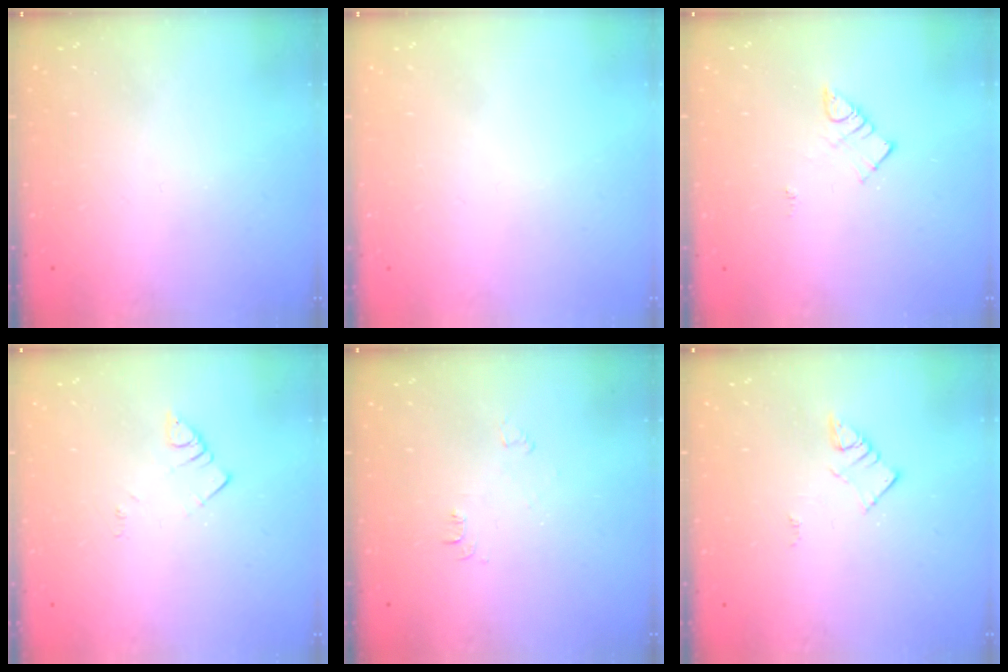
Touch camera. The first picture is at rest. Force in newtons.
{"total": 1.8, "press": 1.8, "slide": 0.1}
{"total": 6.4, "press": 6.4, "slide": 0.2}
{"total": 1.7, "press": 1.6, "slide": 0.3}
{"total": 3.4, "press": 3.4, "slide": 0.4}
{"total": 2.9, "press": 2.9, "slide": 0.2}